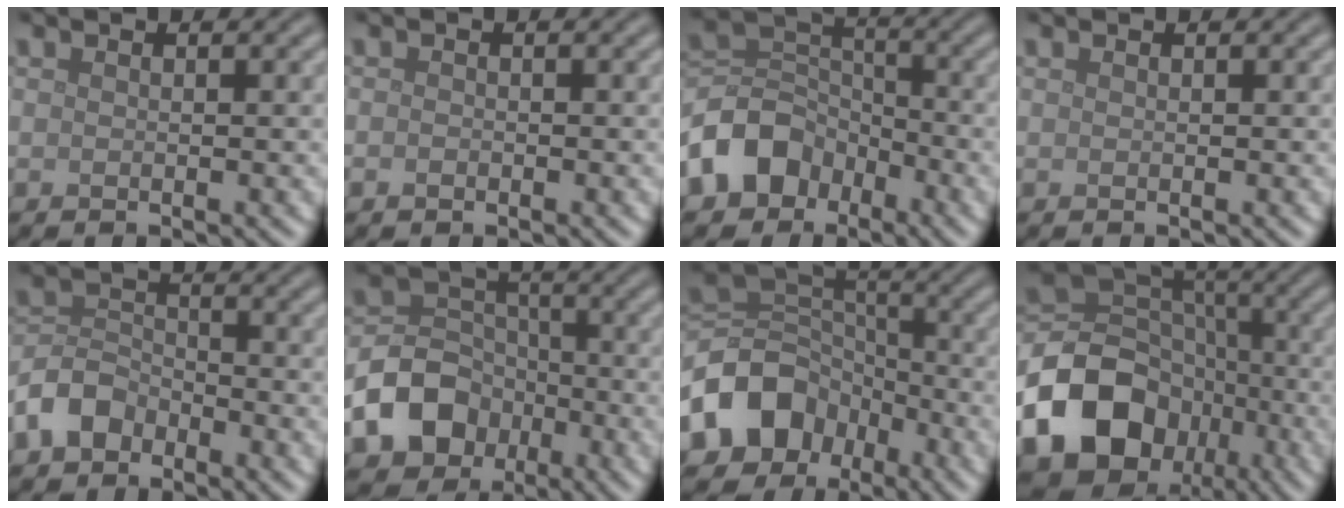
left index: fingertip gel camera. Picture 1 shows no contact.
{"total": 0.6, "force": [-0.3, 0.4, 0.2], "torque": [-0.003, -0.003, -0.006]}
{"total": 6.8, "force": [-3.7, 5.1, 2.6], "torque": [-0.042, 0.005, -0.086]}
{"total": 0.0}
{"total": 4.0, "force": [-2.6, 2.6, 1.5], "torque": [-0.029, 0.005, -0.063]}
{"total": 7.7, "force": [-3.3, 6.0, 3.5], "torque": [-0.052, -0.002, -0.075]}
{"total": 9.0, "force": [-4.5, 6.8, 3.8], "torque": [-0.063, 0.002, -0.095]}
{"total": 17.2, "force": [-7.9, 13.4, 7.2], "torque": [-0.147, -0.036, -0.147]}